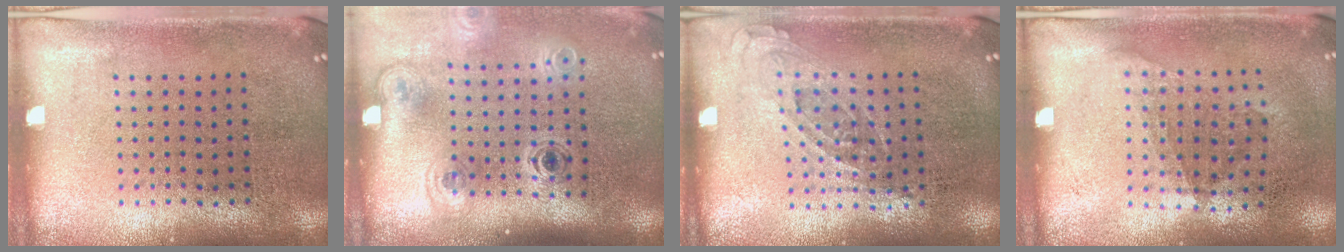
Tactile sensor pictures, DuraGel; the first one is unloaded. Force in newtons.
{"total": 1.8, "press": 1.2, "slide": 1.4}
{"total": 0.7, "press": 0.7, "slide": 0.3}
{"total": 1.2, "press": 0.8, "slide": 0.8}